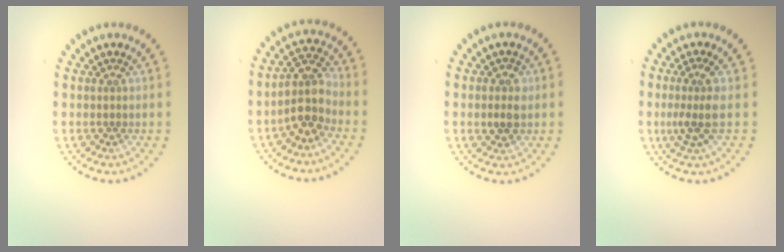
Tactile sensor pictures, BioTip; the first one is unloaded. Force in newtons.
{"total": 3.3, "press": 2.7, "slide": 1.8}
{"total": 2.0, "press": 2.0, "slide": 0.3}
{"total": 2.6, "press": 1.9, "slide": 1.7}